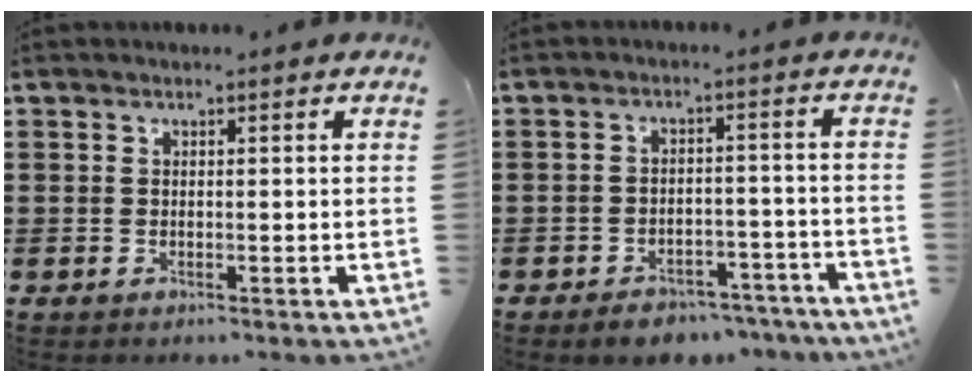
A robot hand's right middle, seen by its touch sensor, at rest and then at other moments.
{"total": 3.7, "force": [-3.6, 0.8, 0.7], "torque": [-0.014, 0.010, -0.072]}